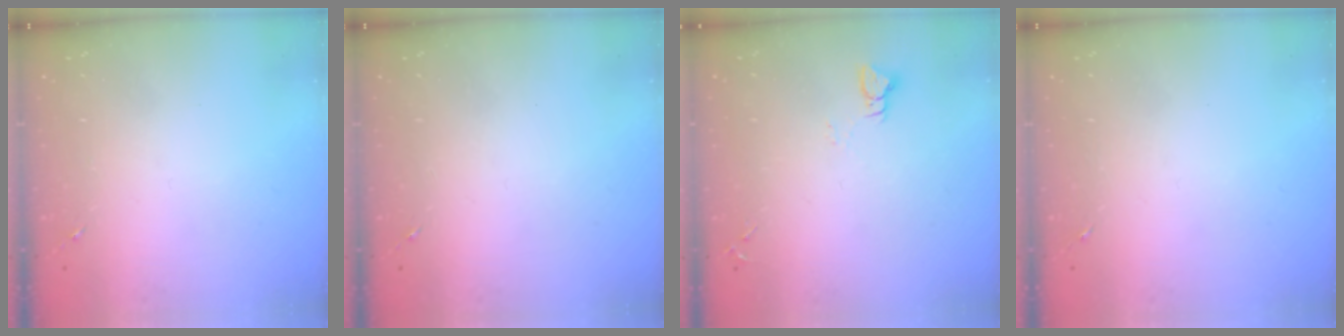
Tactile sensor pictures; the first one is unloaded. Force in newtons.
{"total": 0.0}
{"total": 2.9, "press": 2.9, "slide": 0.3}
{"total": 0.0}